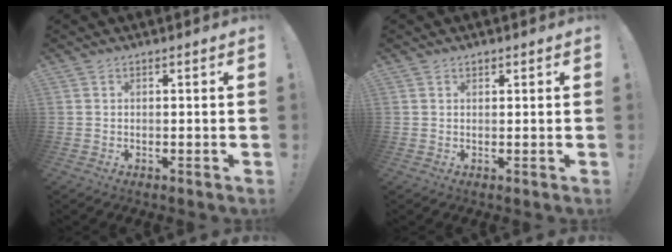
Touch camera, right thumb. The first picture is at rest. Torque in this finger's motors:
{"motor_torque": [-0.24, 0.19, 0.00, 0.00, 0.00]}